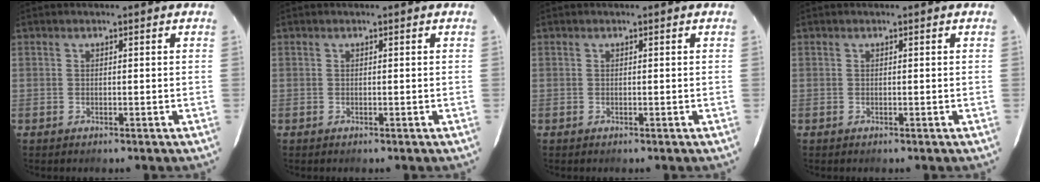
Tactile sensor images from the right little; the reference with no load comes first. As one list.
[{"total": 0.0}, {"total": 0.0}, {"total": 0.0}]